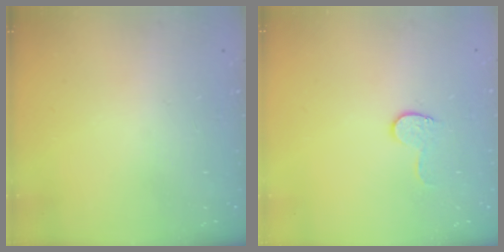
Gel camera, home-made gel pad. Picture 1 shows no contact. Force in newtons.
{"total": 5.6, "press": 5.6, "slide": 0.5}